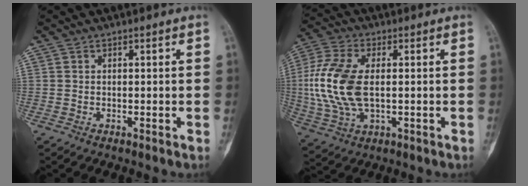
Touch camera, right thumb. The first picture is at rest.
{"total": 15.1, "force": [0.3, 8.2, 12.7], "torque": [-0.284, 0.003, 0.006]}